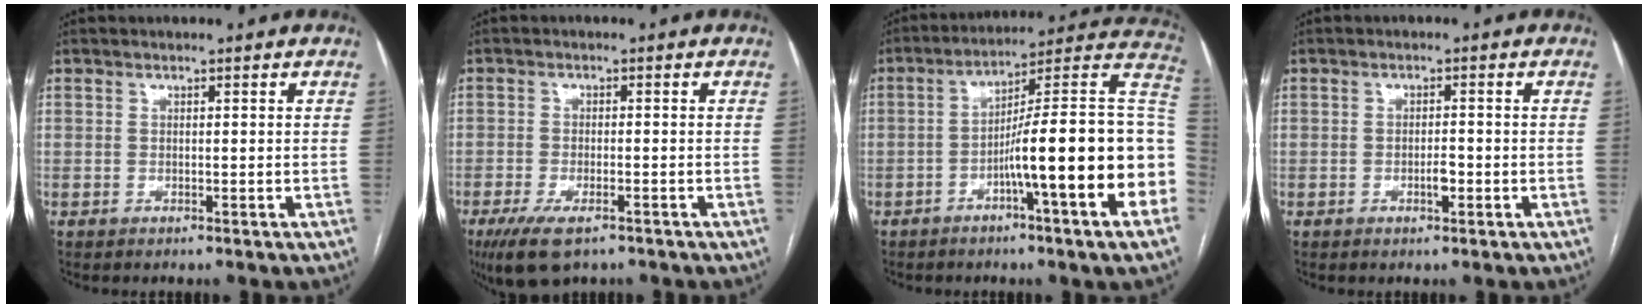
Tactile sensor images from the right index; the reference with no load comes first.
{"total": 7.3, "force": [-4.8, 2.5, 4.8], "torque": [-0.089, -0.015, -0.080]}
{"total": 20.9, "force": [-4.9, 0.5, 20.3], "torque": [-0.205, 0.030, -0.071]}
{"total": 1.9, "force": [-0.8, 0.6, 1.6], "torque": [-0.025, 0.002, -0.012]}